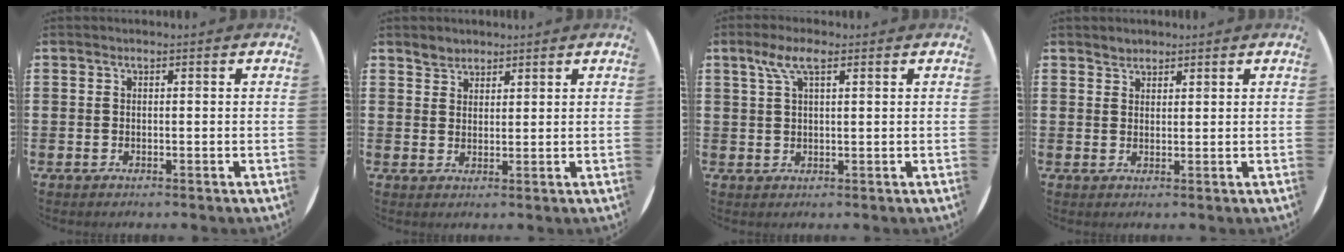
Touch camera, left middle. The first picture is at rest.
{"total": 2.3, "force": [2.0, 1.0, -0.3], "torque": [0.003, 0.003, 0.041]}
{"total": 4.0, "force": [2.3, 1.2, 3.1], "torque": [-0.066, 0.009, 0.038]}
{"total": 1.6, "force": [1.5, 0.6, -0.2], "torque": [0.002, 0.002, 0.030]}